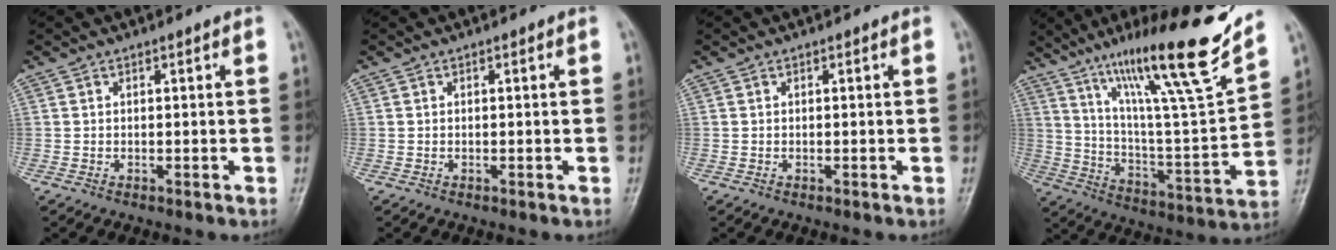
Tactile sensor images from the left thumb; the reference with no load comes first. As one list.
[{"total": 0.0}, {"total": 0.0}, {"total": 23.9, "force": [16.5, 1.6, 17.2], "torque": [-0.245, -0.073, 0.280]}]